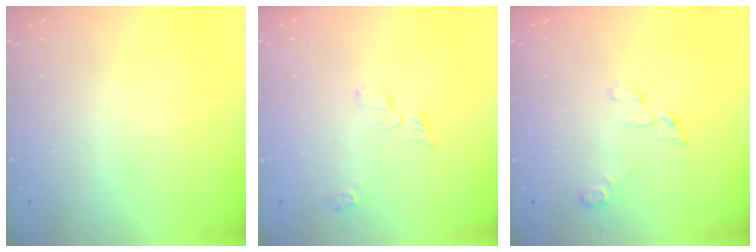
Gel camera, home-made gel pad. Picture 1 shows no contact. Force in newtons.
{"total": 5.1, "press": 5.0, "slide": 0.5}
{"total": 5.0, "press": 5.0, "slide": 0.6}